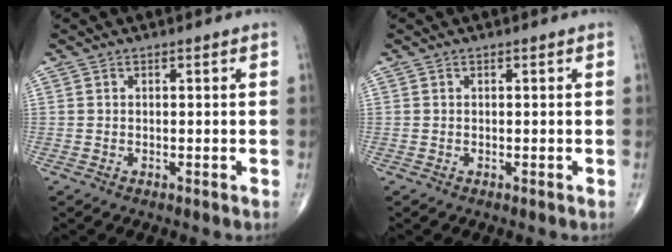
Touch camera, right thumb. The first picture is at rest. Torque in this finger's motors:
{"motor_torque": [0.00, 0.01, -0.04, -0.02, 0.00]}